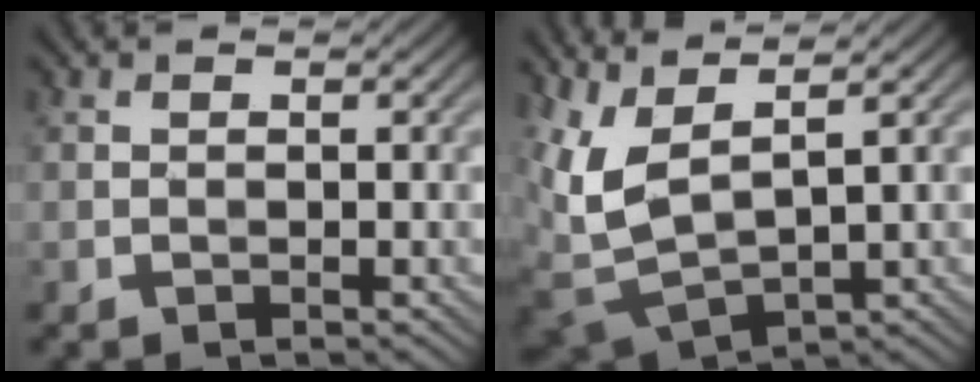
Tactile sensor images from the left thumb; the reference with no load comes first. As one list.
[{"total": 8.5, "force": [4.2, 3.2, 6.6], "torque": [-0.182, 0.000, 0.091]}]